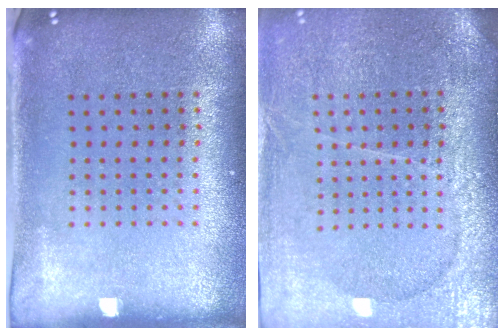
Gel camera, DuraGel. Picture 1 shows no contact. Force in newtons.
{"total": 3.5, "press": 3.2, "slide": 1.4}